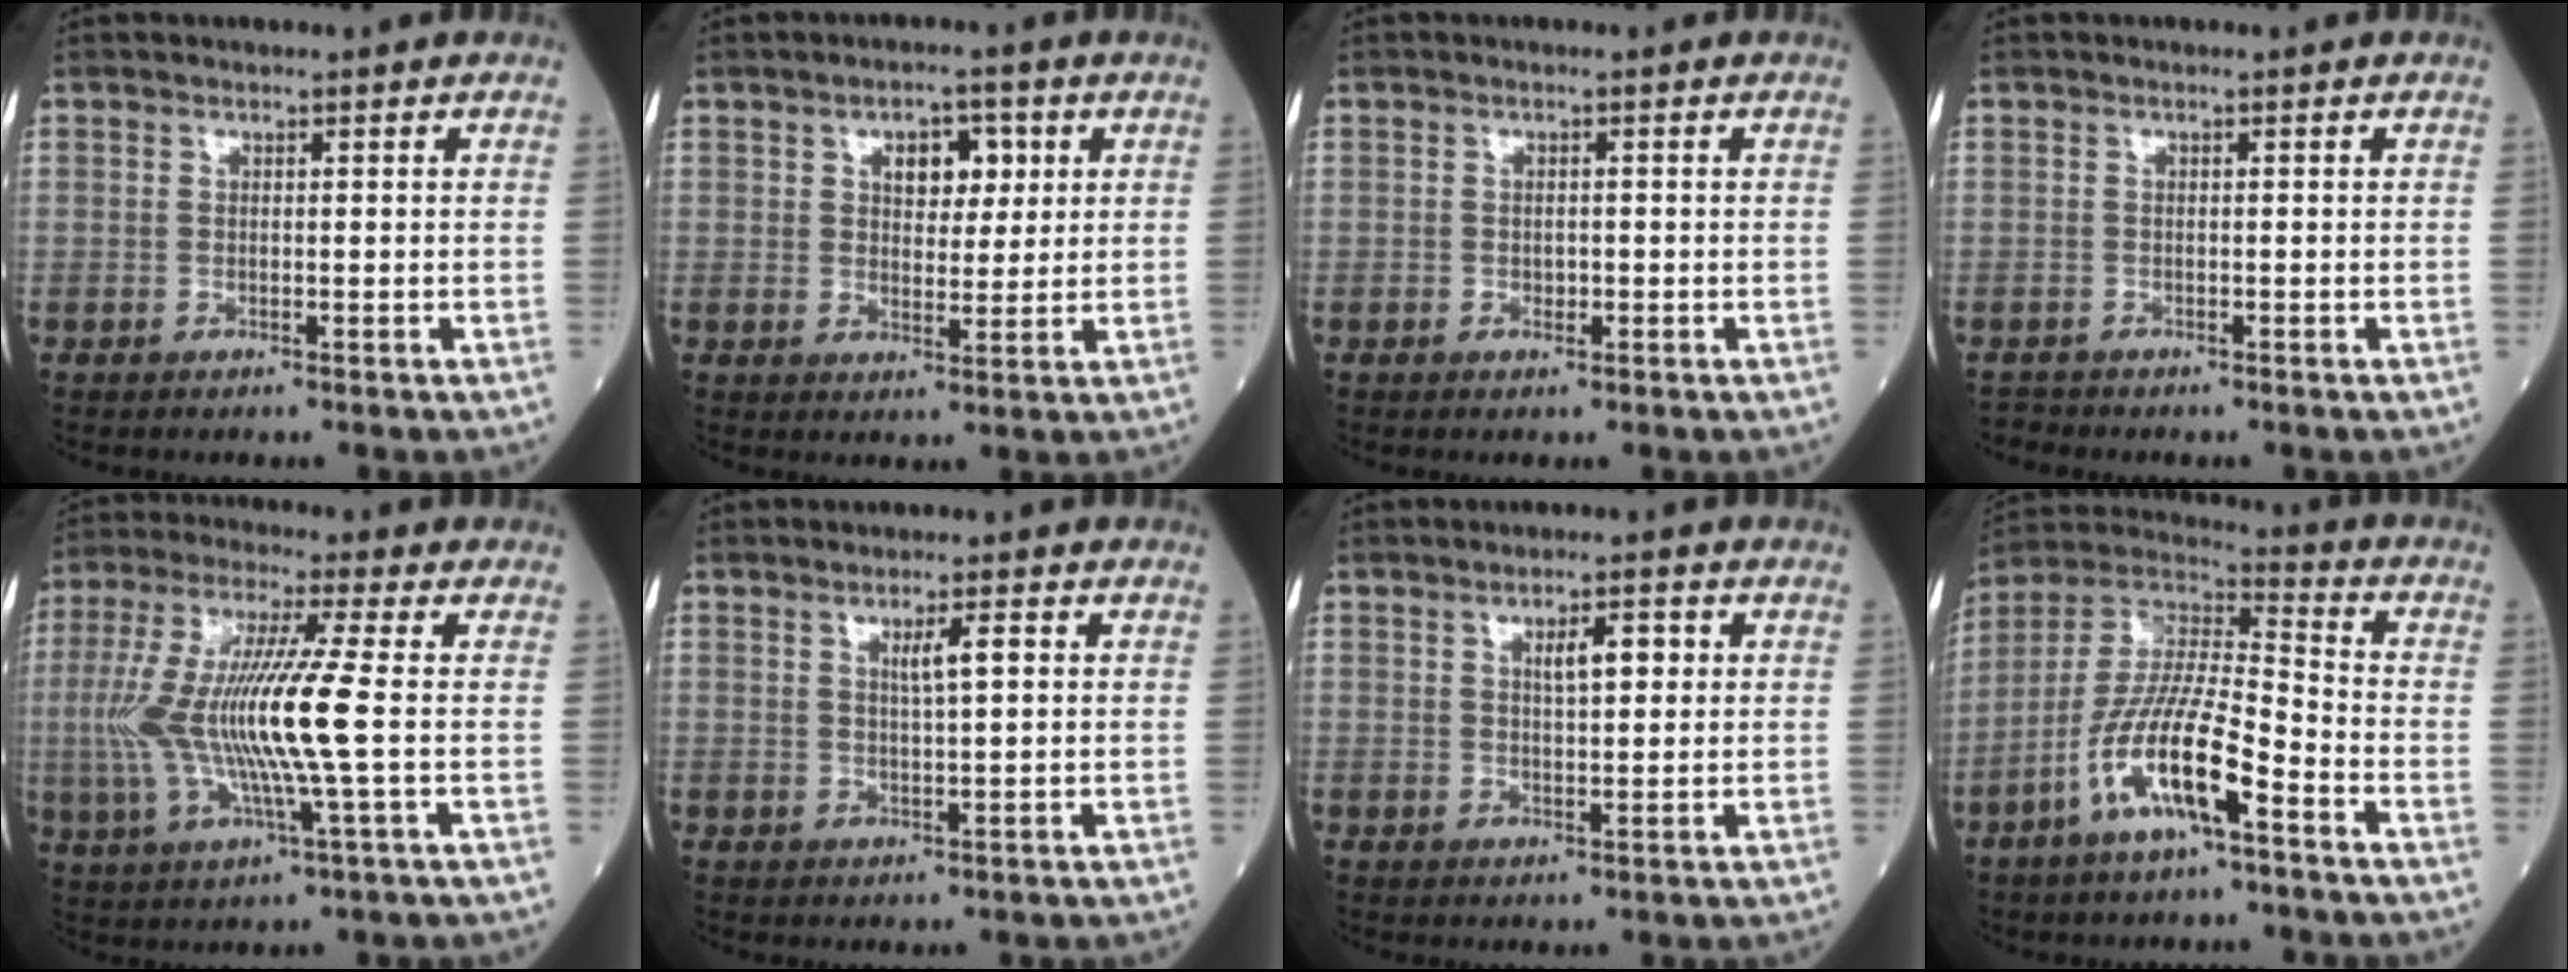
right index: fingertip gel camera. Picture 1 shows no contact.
{"total": 5.3, "force": [2.0, 3.0, 3.9], "torque": [-0.057, 0.010, 0.032]}
{"total": 1.0, "force": [-0.4, 0.6, 0.6], "torque": [-0.008, 0.001, -0.005]}
{"total": 0.9, "force": [-0.8, 0.0, -0.4], "torque": [0.001, -0.006, -0.017]}
{"total": 14.2, "force": [-0.8, 0.6, 14.2], "torque": [-0.297, 0.003, -0.022]}
{"total": 3.1, "force": [0.9, 0.2, 3.0], "torque": [-0.054, 0.001, 0.017]}
{"total": 4.1, "force": [1.2, 1.2, 3.7], "torque": [-0.064, 0.008, 0.022]}
{"total": 13.8, "force": [-6.6, 2.4, 11.9], "torque": [-0.236, -0.002, -0.128]}